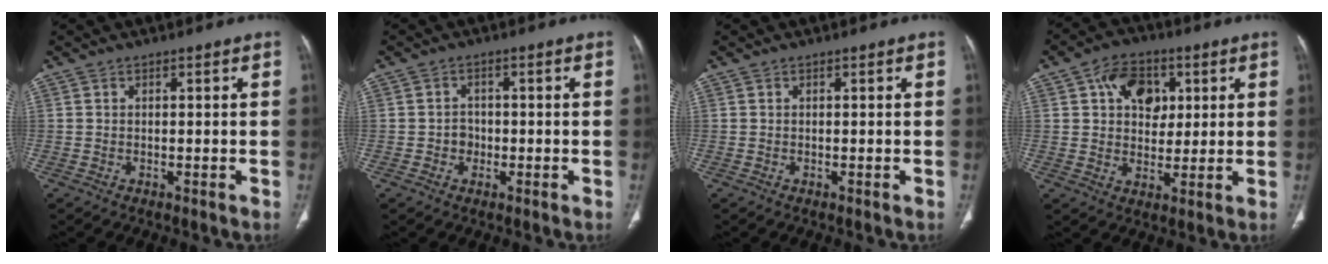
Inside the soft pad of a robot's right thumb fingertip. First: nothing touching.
{"total": 2.4, "force": [-0.6, 2.1, 0.8], "torque": [0.001, 0.008, -0.013]}
{"total": 0.0}
{"total": 10.0, "force": [3.4, 7.2, 6.1], "torque": [-0.054, -0.006, 0.051]}